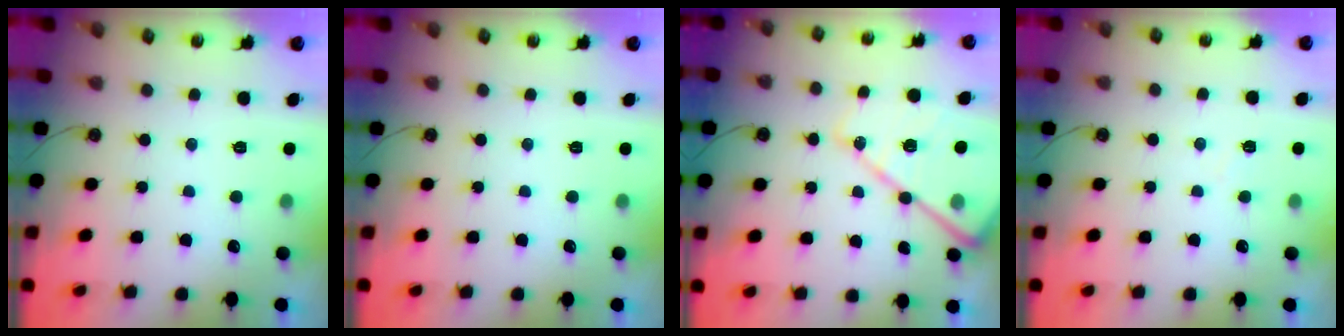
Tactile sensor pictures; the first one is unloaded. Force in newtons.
{"total": 0.0}
{"total": 19.5, "press": 19.4, "slide": 1.6}
{"total": 4.3, "press": 4.2, "slide": 0.7}